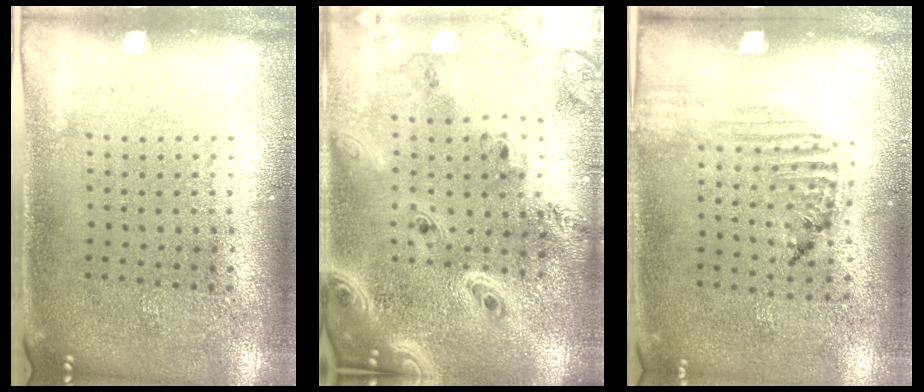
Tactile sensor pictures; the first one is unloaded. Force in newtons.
{"total": 4.0, "press": 3.1, "slide": 2.6}
{"total": 1.2, "press": 1.1, "slide": 0.2}